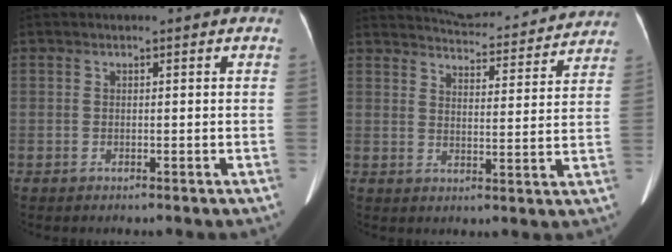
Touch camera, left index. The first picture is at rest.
{"total": 18.4, "force": [17.7, 2.7, 4.4], "torque": [-0.055, -0.011, 0.220]}